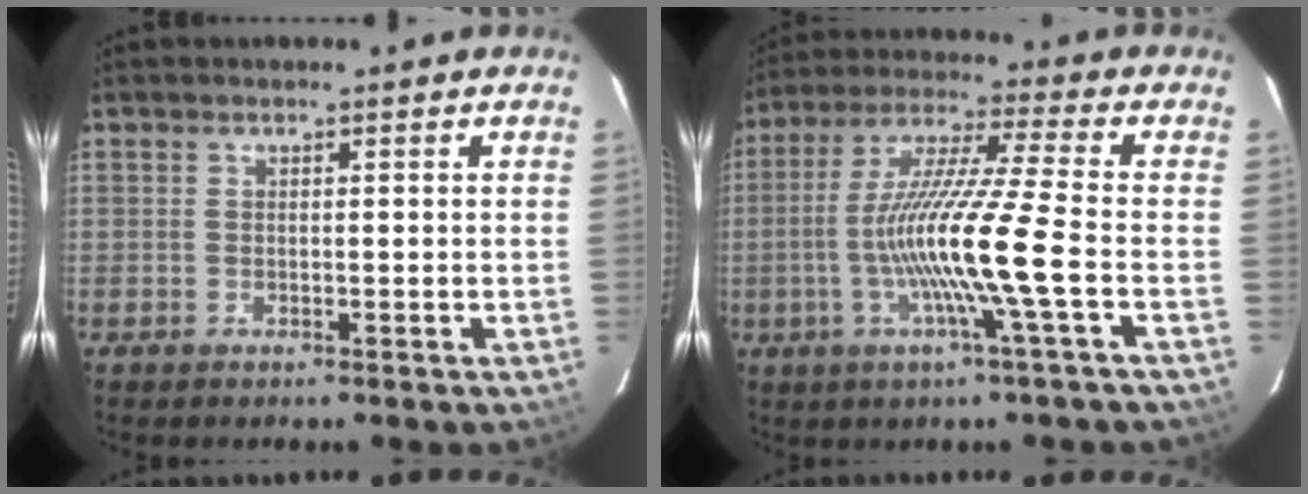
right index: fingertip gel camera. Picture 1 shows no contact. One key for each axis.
{"total": 14.9, "fx": -3.9, "fy": -1.5, "fz": 14.3, "tx": -0.274, "ty": -0.005, "tz": -0.076}